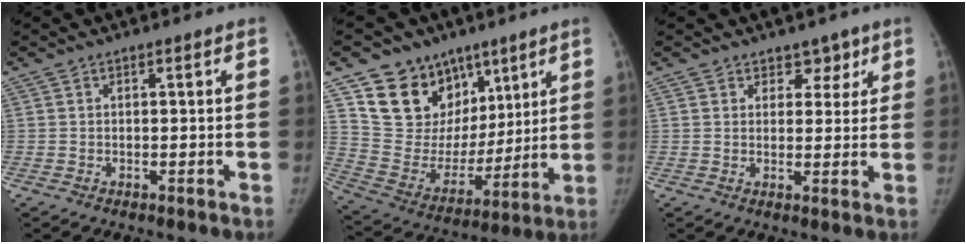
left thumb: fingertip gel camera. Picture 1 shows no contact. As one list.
[{"total": 18.9, "force": [10.6, 14.1, 6.9], "torque": [-0.069, -0.038, 0.201]}, {"total": 3.8, "force": [2.5, 2.7, 0.7], "torque": [0.022, -0.012, 0.031]}]